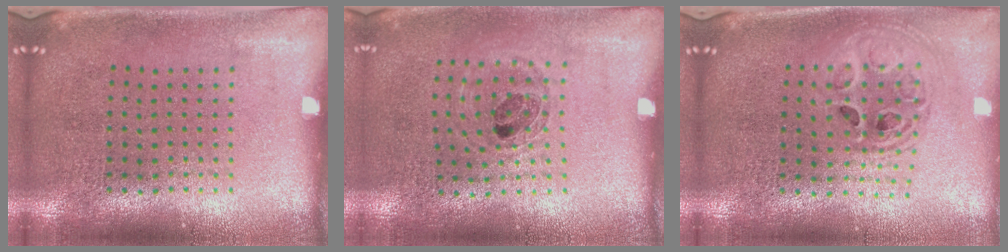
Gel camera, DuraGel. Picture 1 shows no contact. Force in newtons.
{"total": 0.8, "press": 0.8, "slide": 0.2}
{"total": 2.0, "press": 1.6, "slide": 1.2}